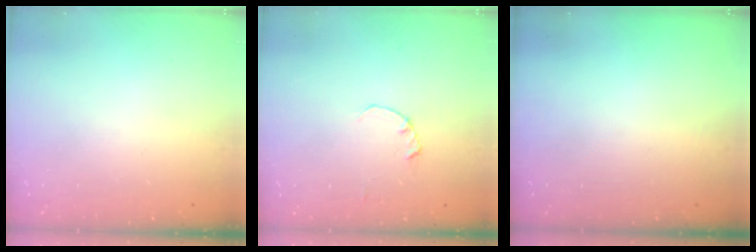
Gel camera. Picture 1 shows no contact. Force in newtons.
{"total": 0.0}
{"total": 0.0}